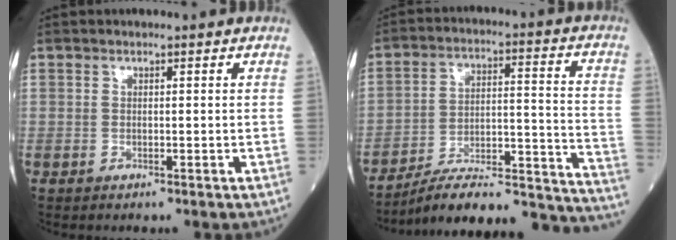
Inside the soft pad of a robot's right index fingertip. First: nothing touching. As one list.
[{"total": 24.1, "force": [-22.5, 1.3, 8.6], "torque": [-0.061, 0.028, -0.320]}]